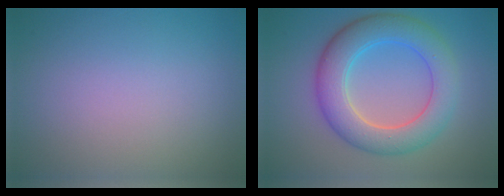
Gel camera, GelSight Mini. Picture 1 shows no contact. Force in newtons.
{"total": 6.9, "press": 6.8, "slide": 0.6}